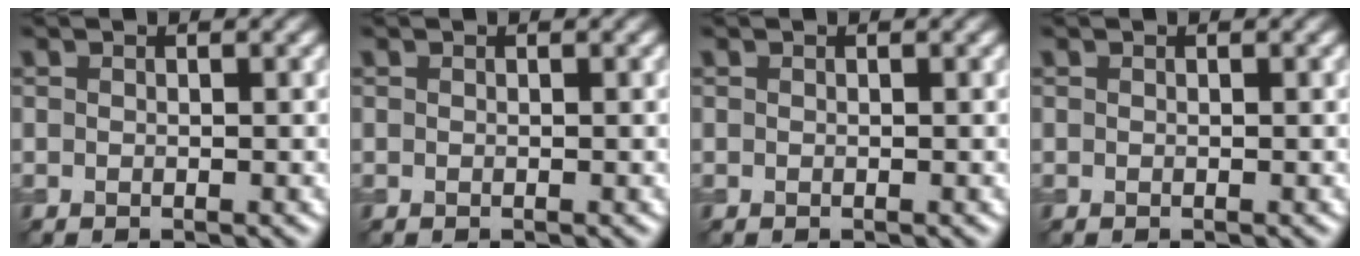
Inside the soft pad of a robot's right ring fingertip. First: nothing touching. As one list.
[{"total": 0.0}, {"total": 0.0}, {"total": 0.0}]